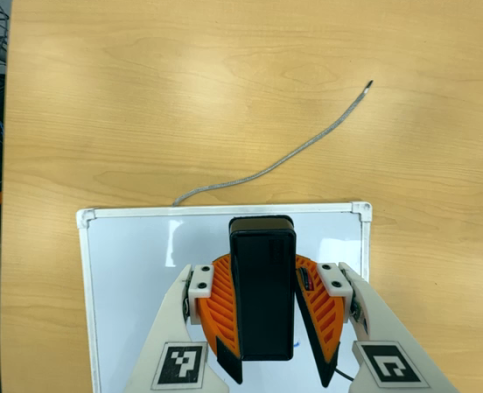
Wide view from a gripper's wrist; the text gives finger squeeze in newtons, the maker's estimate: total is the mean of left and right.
{"total": 9.5, "left": 9.3, "right": 9.7}